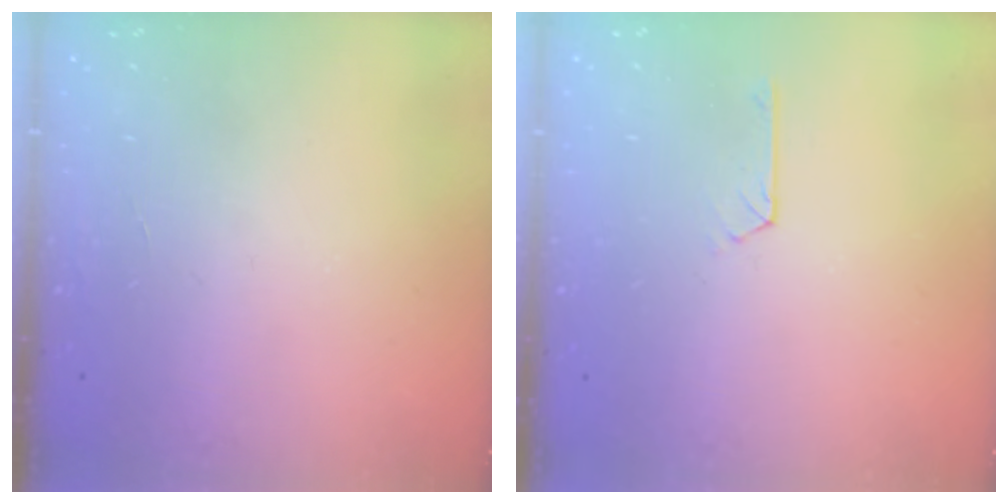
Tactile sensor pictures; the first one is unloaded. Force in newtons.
{"total": 1.9, "press": 1.9, "slide": 0.2}